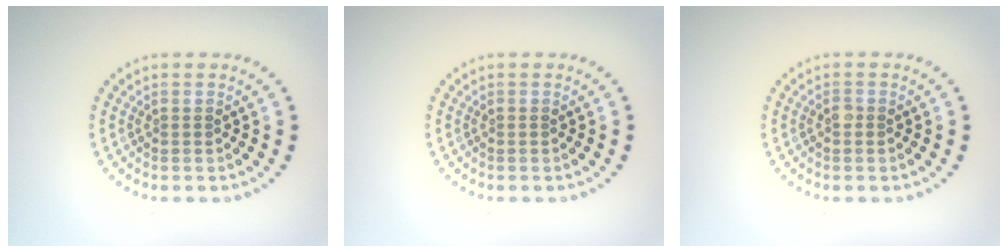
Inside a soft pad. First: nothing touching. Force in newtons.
{"total": 0.0}
{"total": 0.5, "press": 0.4, "slide": 0.3}